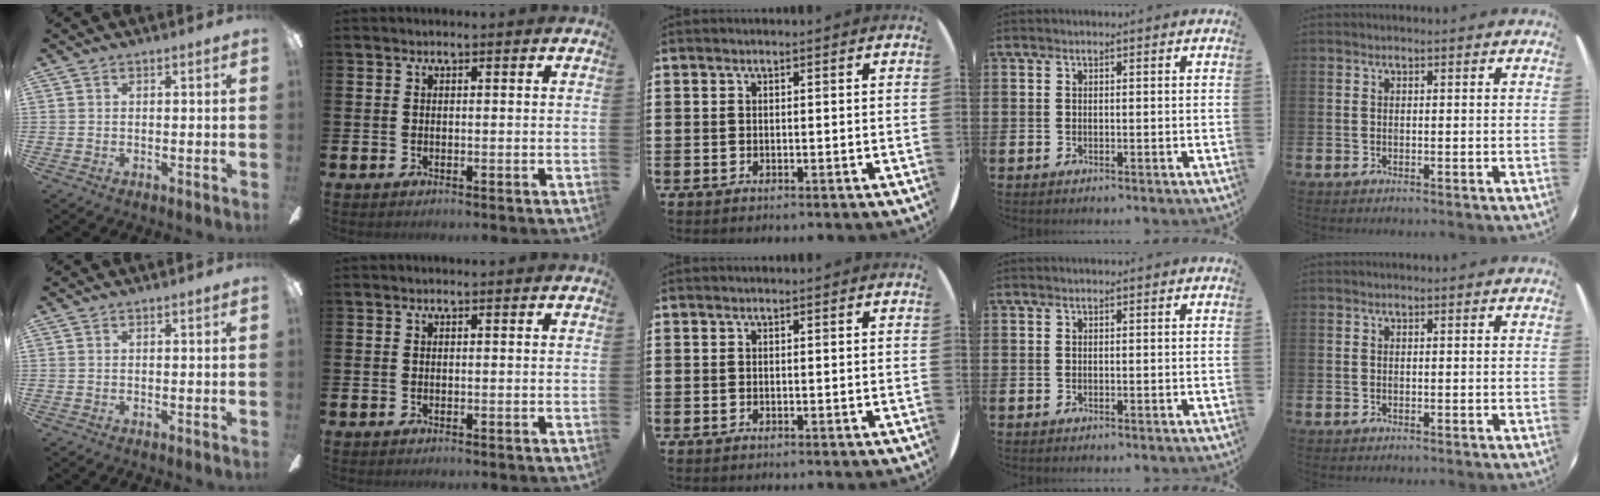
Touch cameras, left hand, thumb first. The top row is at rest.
{}